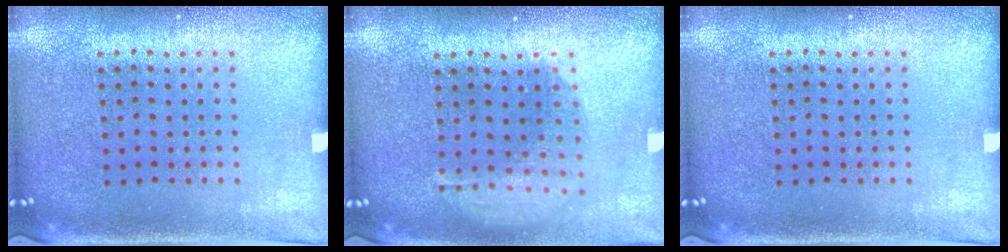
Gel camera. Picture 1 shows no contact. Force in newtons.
{"total": 1.5, "press": 1.3, "slide": 0.9}
{"total": 0.0}